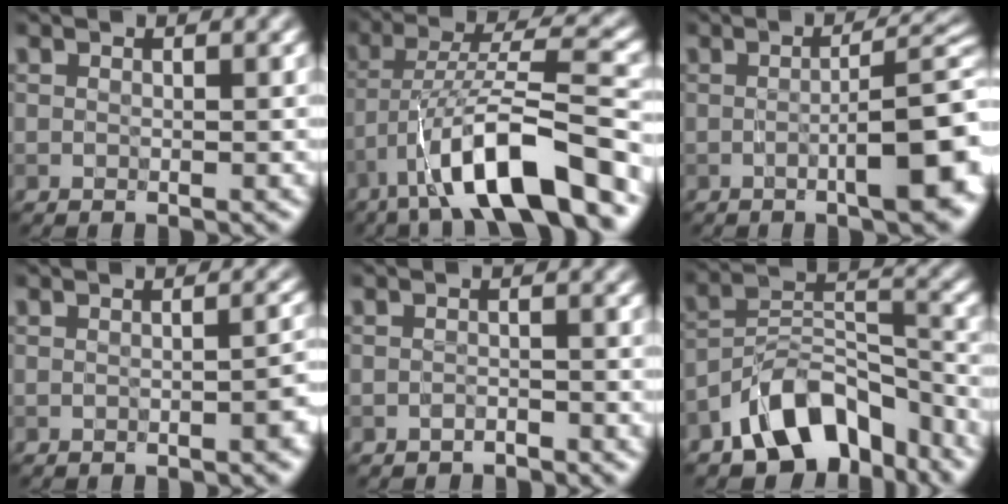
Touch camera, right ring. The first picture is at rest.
{"total": 11.1, "force": [-6.0, 2.3, 9.0], "torque": [-0.145, 0.019, -0.105]}
{"total": 8.6, "force": [-1.8, 2.3, 8.1], "torque": [-0.105, 0.002, -0.025]}
{"total": 2.2, "force": [-0.8, 0.6, 1.9], "torque": [-0.021, 0.008, -0.013]}
{"total": 1.1, "force": [-1.0, 0.4, 0.1], "torque": [0.001, 0.003, -0.018]}
{"total": 9.4, "force": [-6.3, 5.0, 4.9], "torque": [-0.063, 0.002, -0.121]}